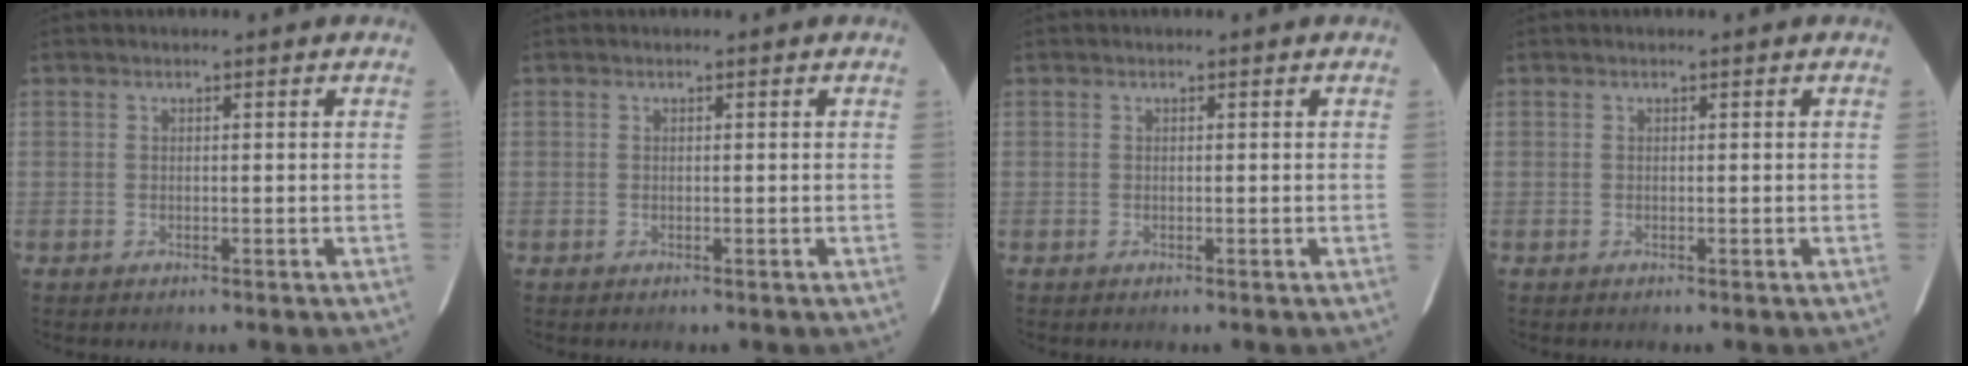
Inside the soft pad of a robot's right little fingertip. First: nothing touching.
{"total": 0.0}
{"total": 0.0}
{"total": 0.0}